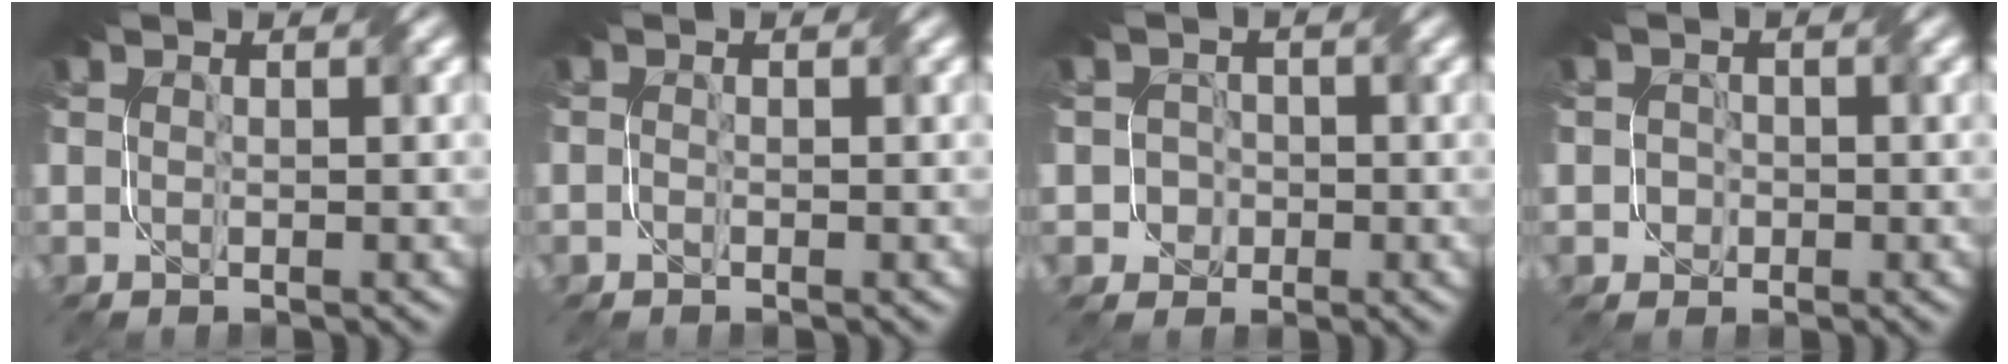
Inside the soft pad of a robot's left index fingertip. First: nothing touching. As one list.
[{"total": 0.6, "force": [-0.6, -0.2, 0.0], "torque": [0.002, 0.001, -0.016]}, {"total": 2.4, "force": [-1.2, 2.1, 0.1], "torque": [0.016, 0.019, -0.031]}, {"total": 1.3, "force": [-0.6, 1.1, 0.2], "torque": [0.011, 0.010, -0.016]}]